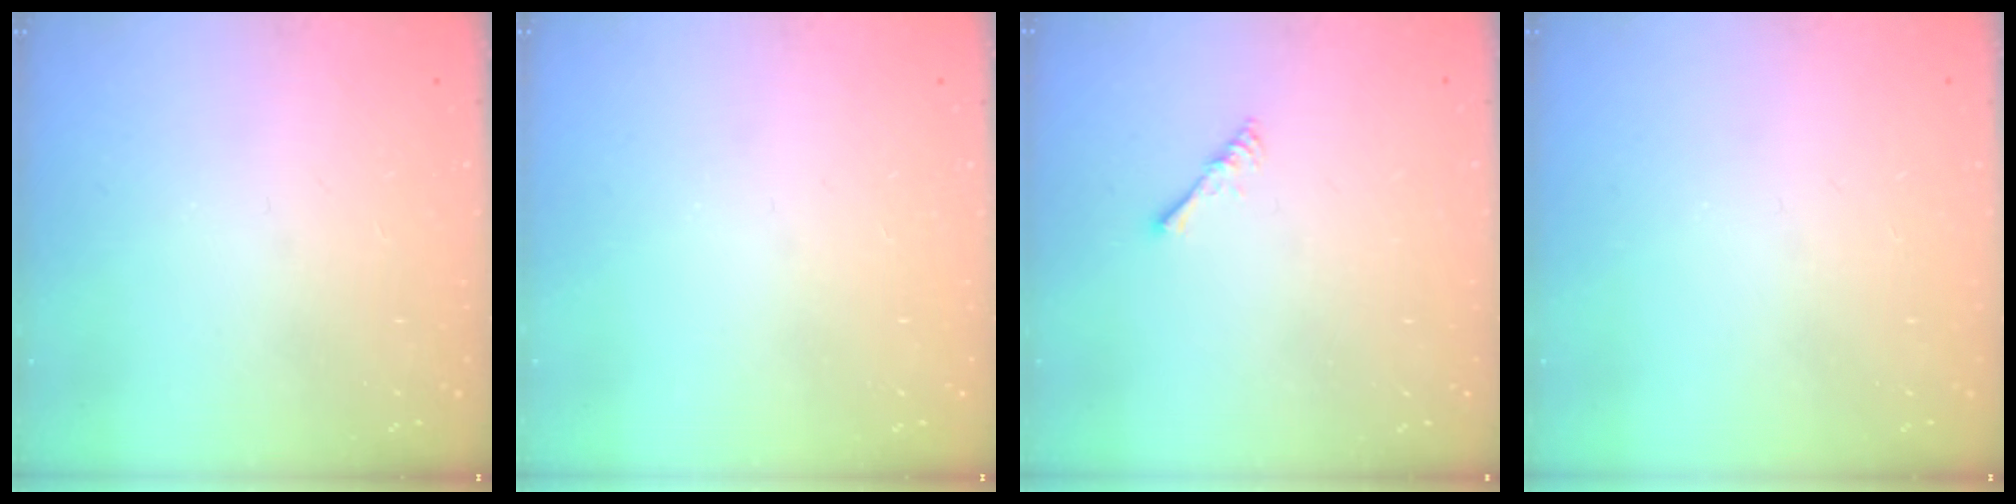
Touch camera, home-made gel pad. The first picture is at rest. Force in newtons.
{"total": 0.0}
{"total": 1.7, "press": 1.6, "slide": 0.4}
{"total": 0.0}